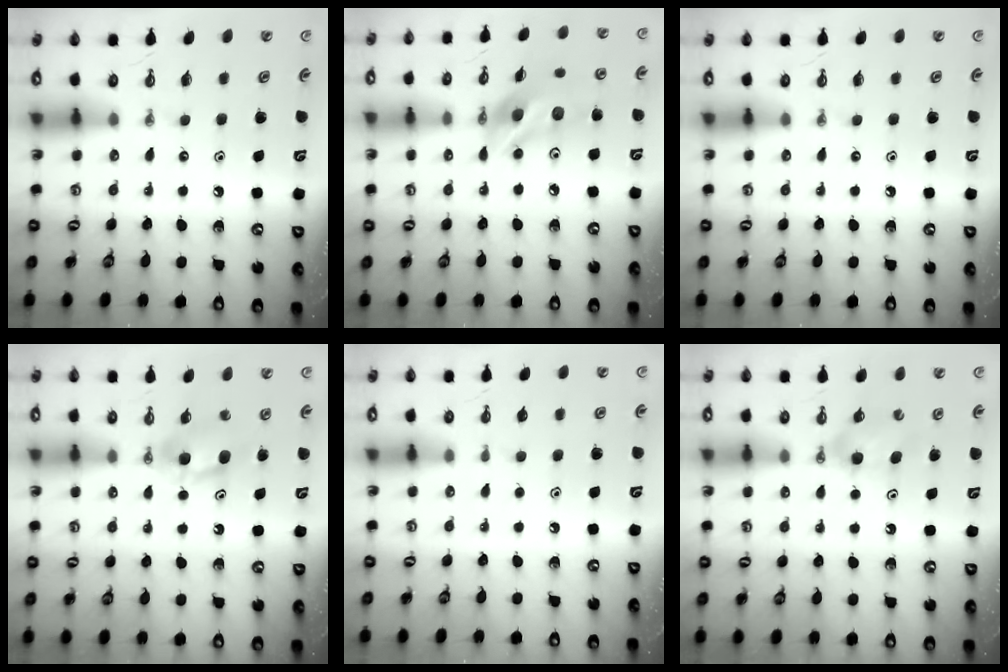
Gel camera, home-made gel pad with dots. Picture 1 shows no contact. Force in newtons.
{"total": 13.2, "press": 13.1, "slide": 0.9}
{"total": 0.0}
{"total": 4.4, "press": 4.4, "slide": 0.6}
{"total": 0.9, "press": 0.1, "slide": 0.9}
{"total": 5.9, "press": 2.9, "slide": 5.2}